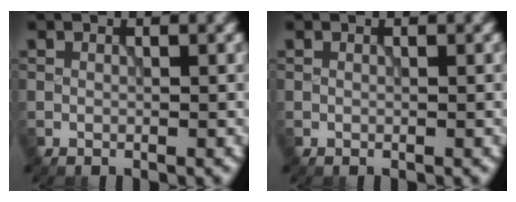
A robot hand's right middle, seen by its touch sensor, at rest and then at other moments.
{"total": 0.0}